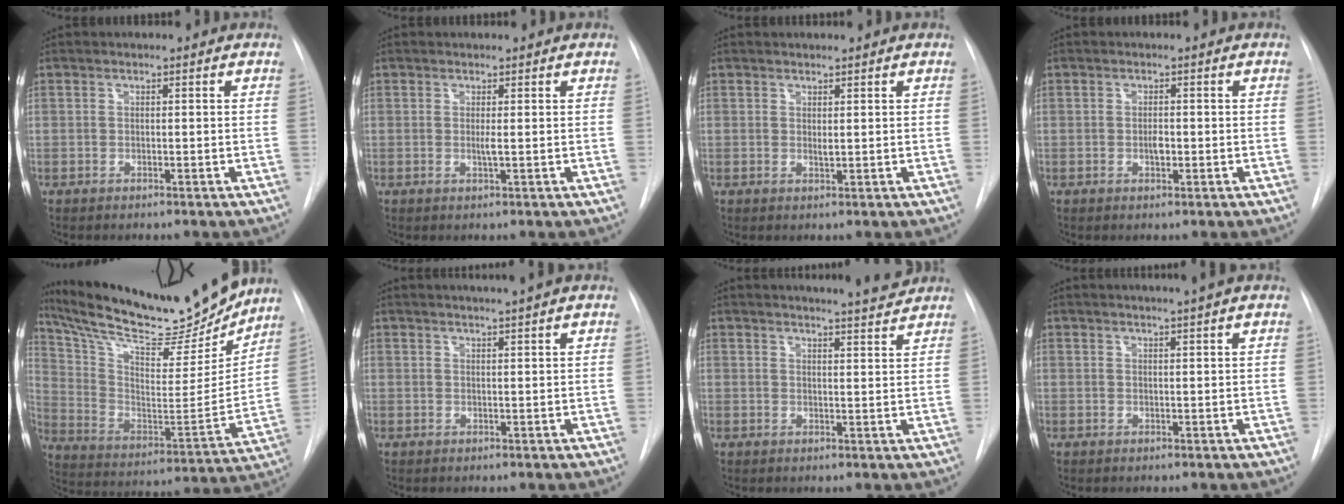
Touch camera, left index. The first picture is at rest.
{"total": 0.8, "force": [-0.1, -0.2, 0.8], "torque": [-0.019, -0.006, -0.001]}
{"total": 0.8, "force": [0.4, 0.1, 0.7], "torque": [-0.014, -0.006, 0.009]}
{"total": 1.4, "force": [-0.5, 0.6, 1.1], "torque": [-0.020, -0.003, -0.008]}
{"total": 25.1, "force": [22.1, 4.1, 11.1], "torque": [-0.198, -0.040, 0.341]}
{"total": 2.8, "force": [2.2, -0.9, 1.5], "torque": [-0.016, 0.000, 0.032]}
{"total": 5.2, "force": [5.0, -0.5, 1.4], "torque": [-0.027, -0.013, 0.057]}
{"total": 2.4, "force": [1.8, -0.8, 1.4], "torque": [-0.016, -0.001, 0.026]}